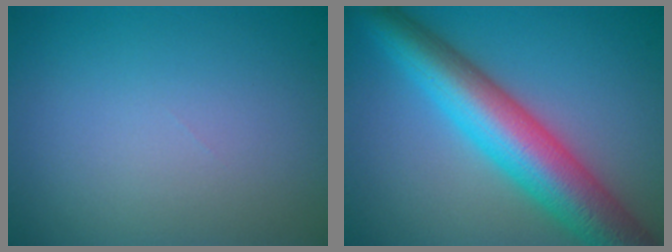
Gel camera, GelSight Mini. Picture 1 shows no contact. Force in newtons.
{"total": 9.7, "press": 9.7, "slide": 0.2}